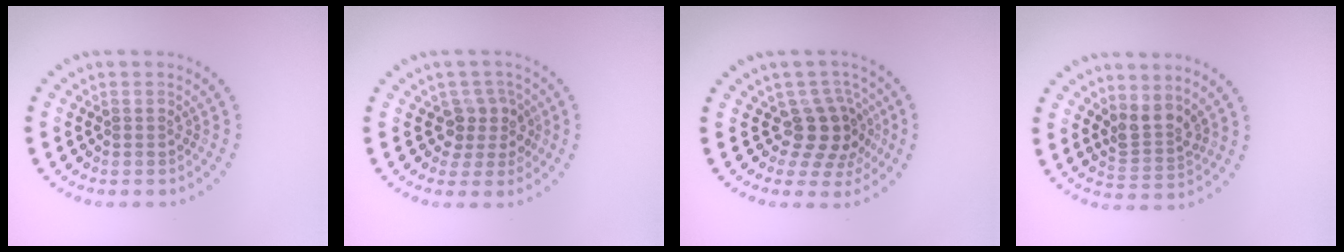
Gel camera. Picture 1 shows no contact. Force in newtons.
{"total": 2.8, "press": 2.2, "slide": 1.6}
{"total": 3.8, "press": 2.9, "slide": 2.5}
{"total": 2.5, "press": 1.9, "slide": 1.7}